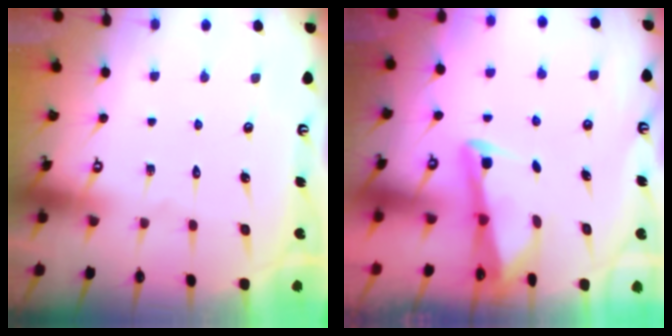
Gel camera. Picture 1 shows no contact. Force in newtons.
{"total": 3.0, "press": 2.9, "slide": 0.6}